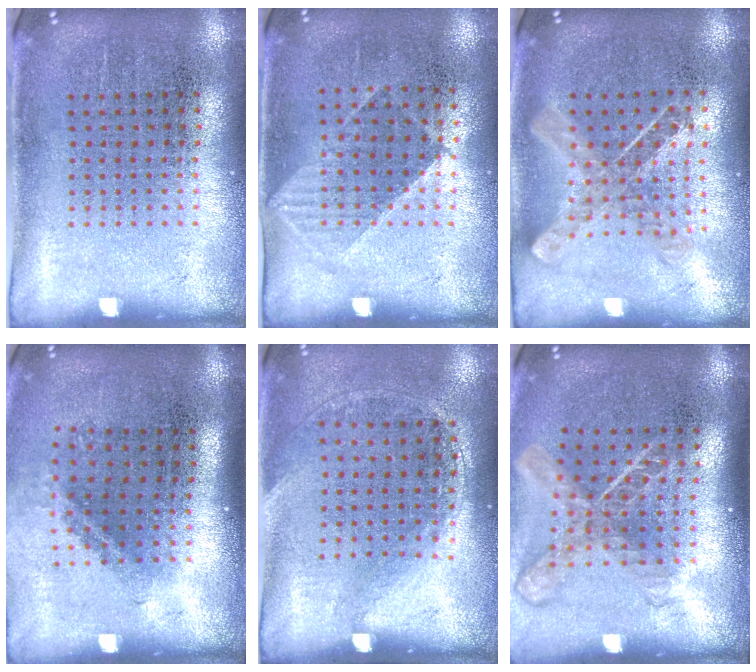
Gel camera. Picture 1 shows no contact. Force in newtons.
{"total": 1.0, "press": 0.9, "slide": 0.6}
{"total": 0.9, "press": 0.9, "slide": 0.1}
{"total": 1.4, "press": 1.0, "slide": 1.1}
{"total": 1.4, "press": 0.9, "slide": 1.0}
{"total": 2.0, "press": 1.4, "slide": 1.3}